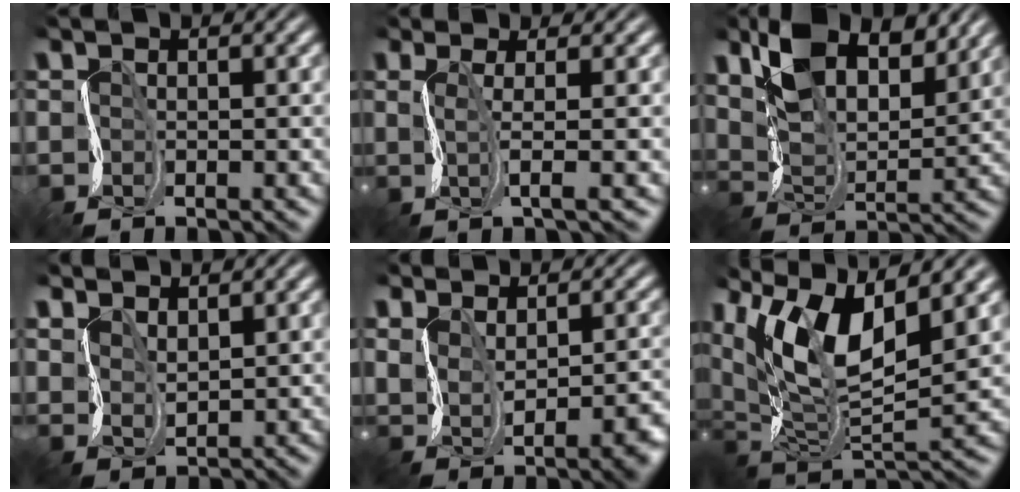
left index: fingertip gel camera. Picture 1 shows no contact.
{"total": 1.9, "force": [0.7, 0.0, 1.8], "torque": [-0.035, 0.001, 0.011]}
{"total": 8.4, "force": [5.7, 3.8, 5.0], "torque": [-0.111, 0.003, 0.099]}
{"total": 2.7, "force": [2.5, 1.0, 0.7], "torque": [-0.026, -0.001, 0.057]}
{"total": 5.2, "force": [-0.4, 2.9, 4.3], "torque": [-0.075, -0.019, 0.014]}
{"total": 11.0, "force": [5.8, 4.3, 8.3], "torque": [-0.161, 0.005, 0.106]}